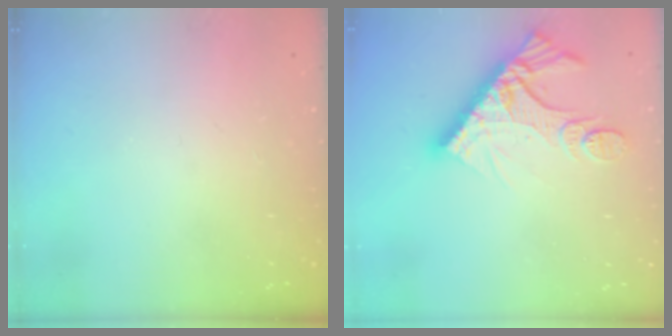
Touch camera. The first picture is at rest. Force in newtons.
{"total": 15.5, "press": 15.4, "slide": 1.4}